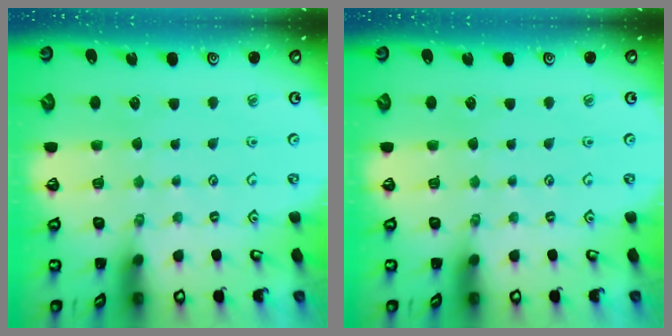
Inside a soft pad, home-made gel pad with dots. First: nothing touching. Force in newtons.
{"total": 0.0}